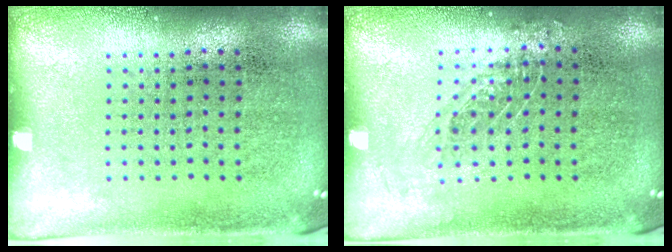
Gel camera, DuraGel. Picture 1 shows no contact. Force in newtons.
{"total": 0.9, "press": 0.9, "slide": 0.3}